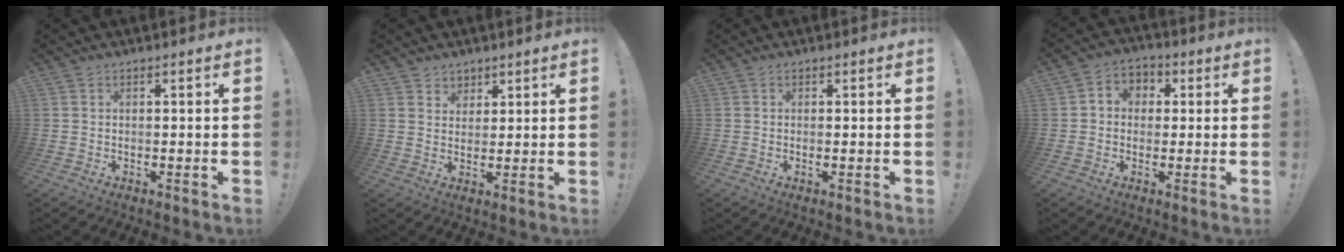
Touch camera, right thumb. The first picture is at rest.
{"total": 4.2, "force": [3.0, 2.9, -0.1], "torque": [0.009, -0.021, 0.054]}
{"total": 0.6, "force": [0.0, 0.0, 0.6], "torque": [-0.008, -0.002, -0.002]}
{"total": 5.2, "force": [-0.6, 4.8, 2.0], "torque": [-0.022, 0.014, -0.009]}